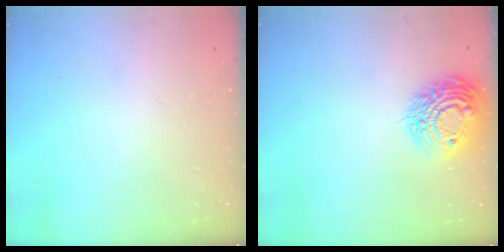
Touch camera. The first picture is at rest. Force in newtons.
{"total": 14.9, "press": 14.9, "slide": 0.9}